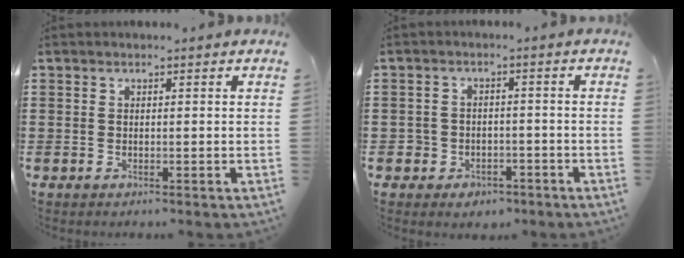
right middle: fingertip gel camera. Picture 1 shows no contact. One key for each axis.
{"total": 2.3, "fx": -1.6, "fy": 1.7, "fz": 0.0, "tx": -0.005, "ty": 0.003, "tz": -0.037}